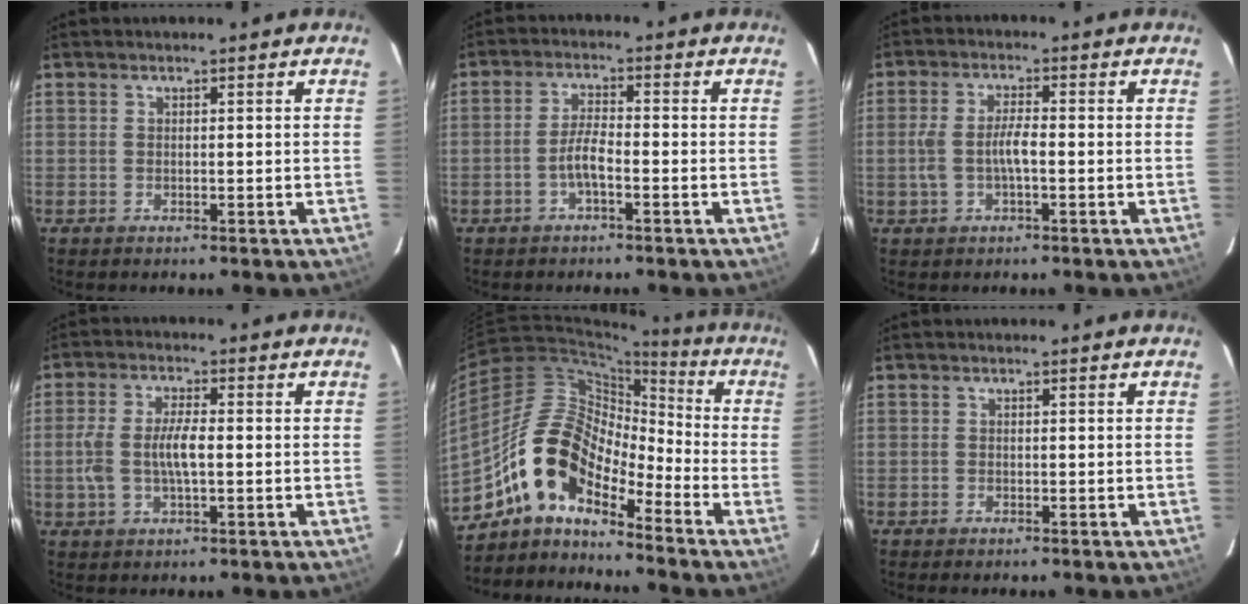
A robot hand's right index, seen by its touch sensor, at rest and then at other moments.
{"total": 3.5, "force": [-1.9, 0.7, 2.9], "torque": [-0.064, 0.005, -0.036]}
{"total": 5.1, "force": [-1.2, 1.4, 4.7], "torque": [-0.099, 0.006, -0.020]}
{"total": 6.9, "force": [-0.8, 2.4, 6.4], "torque": [-0.133, 0.006, -0.015]}
{"total": 12.8, "force": [-9.4, 5.3, 6.9], "torque": [-0.115, 0.019, -0.194]}
{"total": 0.6, "force": [-0.6, 0.3, 0.2], "torque": [-0.005, 0.001, -0.012]}